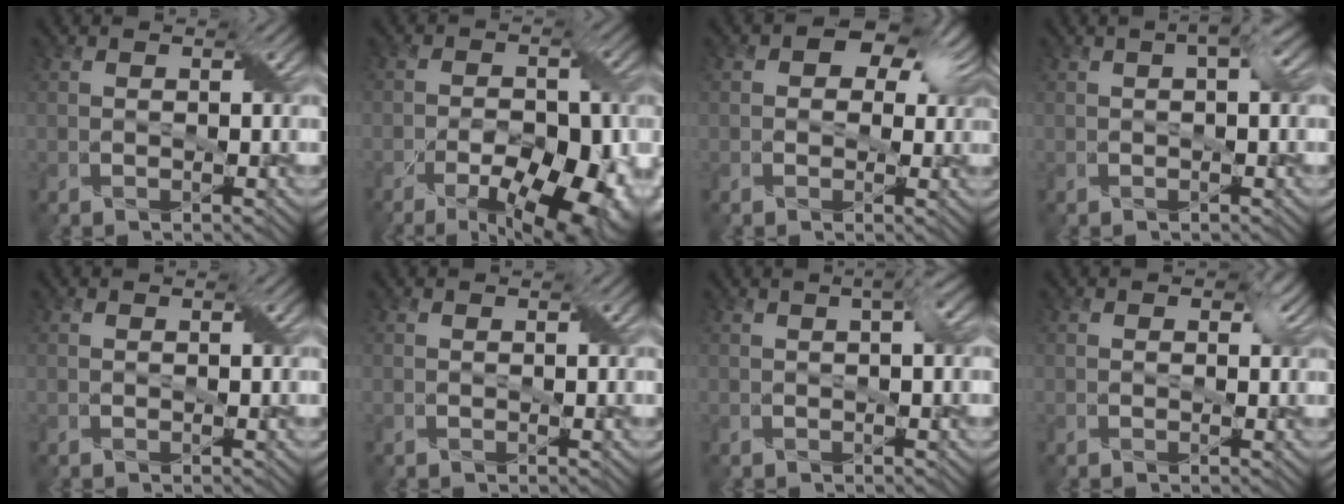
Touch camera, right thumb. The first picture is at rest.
{"total": 12.8, "force": [-7.1, 5.7, 8.9], "torque": [-0.097, -0.003, -0.085]}
{"total": 6.5, "force": [2.4, 4.6, 4.0], "torque": [-0.050, 0.019, 0.022]}
{"total": 2.5, "force": [0.6, 0.4, 2.4], "torque": [-0.043, 0.009, 0.007]}
{"total": 0.0}
{"total": 0.0}
{"total": 2.1, "force": [0.4, 0.1, 2.1], "torque": [-0.039, 0.010, 0.005]}
{"total": 1.5, "force": [0.3, 1.2, 0.8], "torque": [-0.013, -0.003, 0.002]}